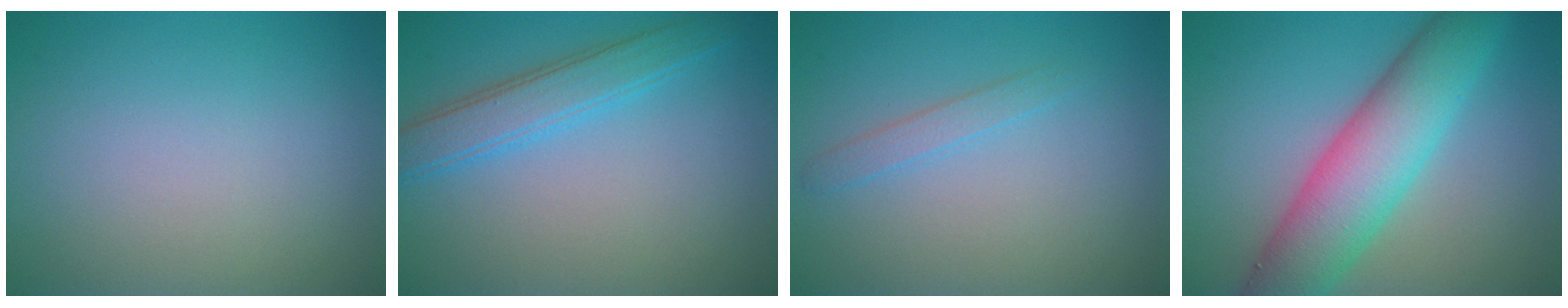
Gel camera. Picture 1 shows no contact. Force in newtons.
{"total": 3.6, "press": 3.6, "slide": 0.1}
{"total": 1.3, "press": 1.3, "slide": 0.1}
{"total": 8.5, "press": 8.5, "slide": 0.2}